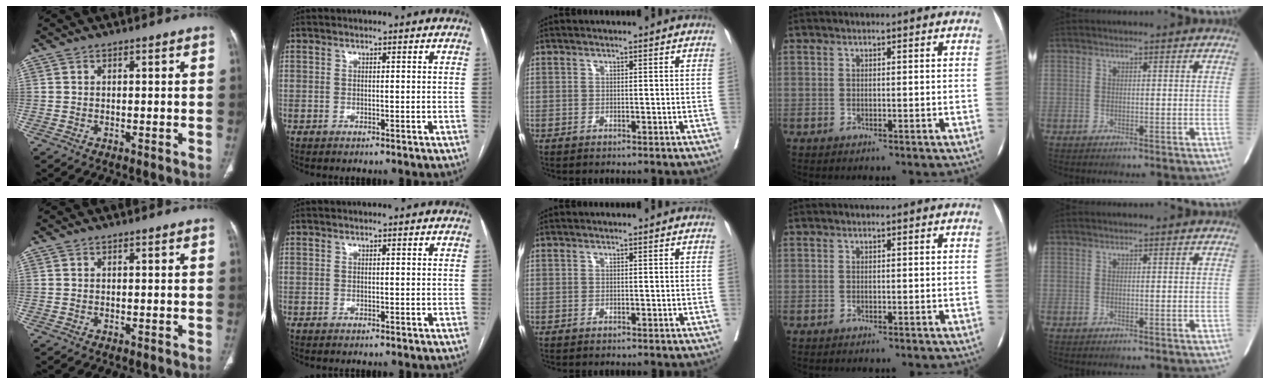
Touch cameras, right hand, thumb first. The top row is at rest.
{}